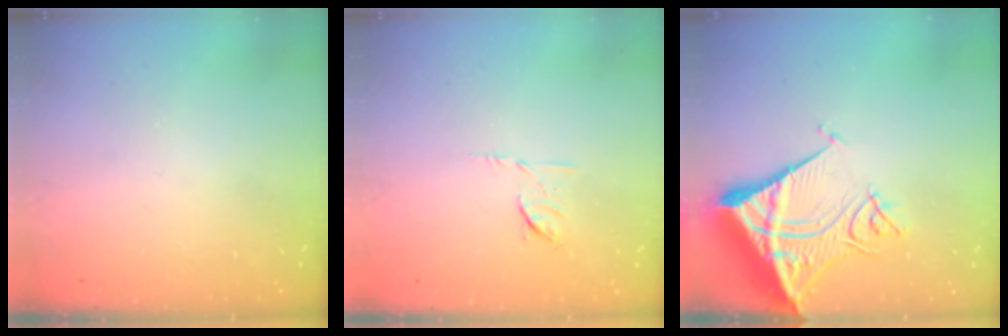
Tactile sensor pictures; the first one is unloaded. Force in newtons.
{"total": 5.5, "press": 5.4, "slide": 1.2}
{"total": 16.9, "press": 16.7, "slide": 2.3}